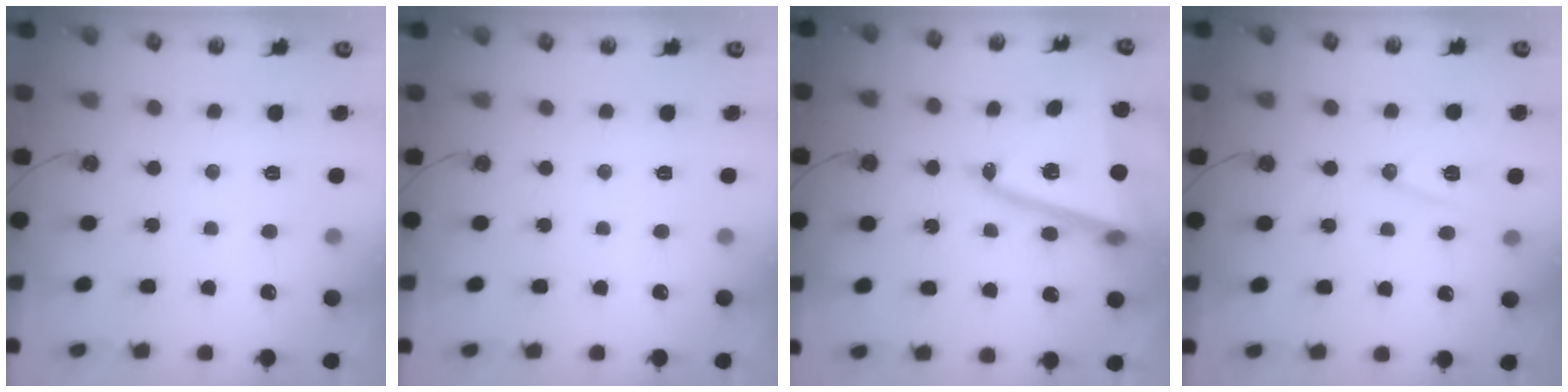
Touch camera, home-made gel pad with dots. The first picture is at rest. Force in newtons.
{"total": 0.0}
{"total": 18.0, "press": 17.8, "slide": 2.5}
{"total": 10.5, "press": 9.9, "slide": 3.4}